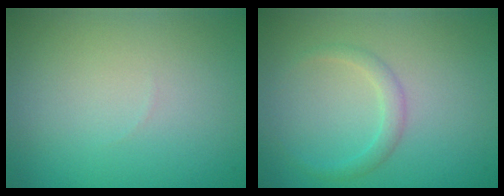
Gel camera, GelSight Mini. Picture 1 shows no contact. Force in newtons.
{"total": 1.5, "press": 1.5, "slide": 0.0}